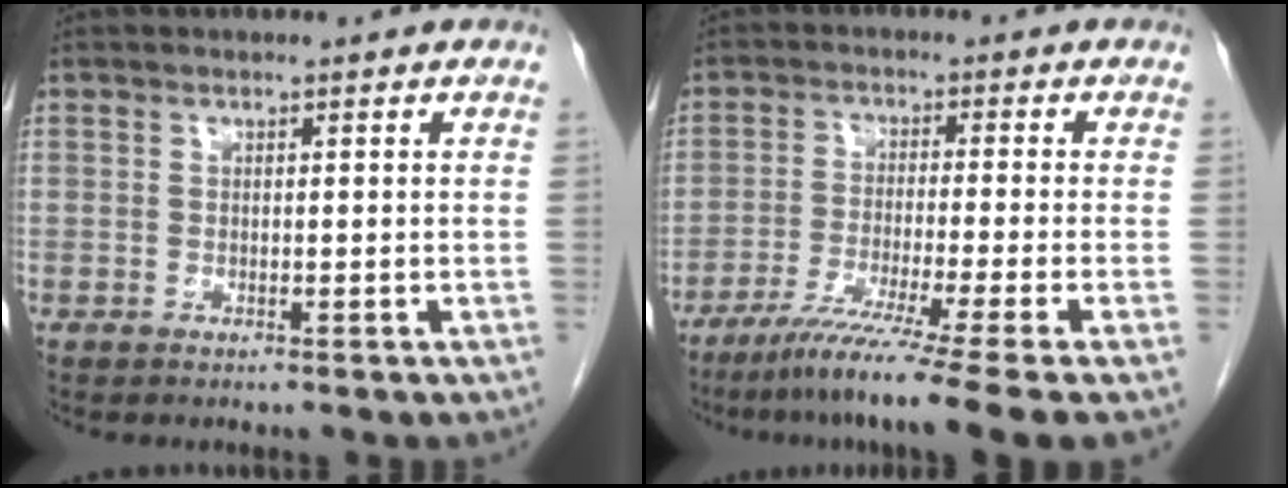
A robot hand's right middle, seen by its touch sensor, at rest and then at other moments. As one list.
[{"total": 12.7, "force": [-9.0, -2.4, 8.5], "torque": [-0.137, -0.047, -0.142]}]